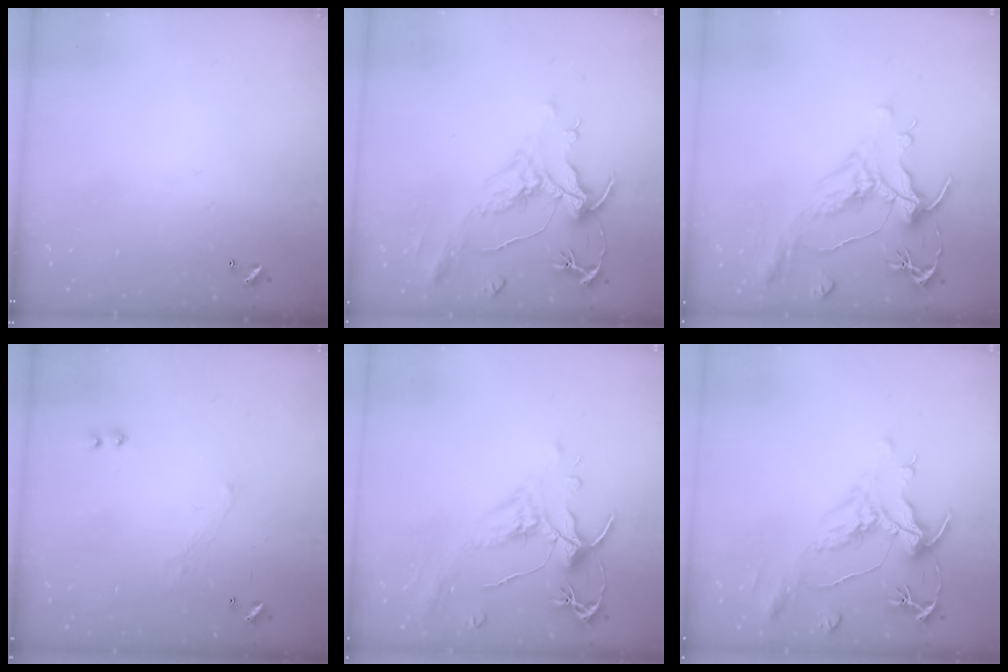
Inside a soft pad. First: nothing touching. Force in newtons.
{"total": 1.9, "press": 1.4, "slide": 1.2}
{"total": 1.1, "press": 0.0, "slide": 1.1}
{"total": 1.0, "press": 0.9, "slide": 0.5}
{"total": 1.5, "press": 1.0, "slide": 1.1}
{"total": 1.8, "press": 0.8, "slide": 1.5}